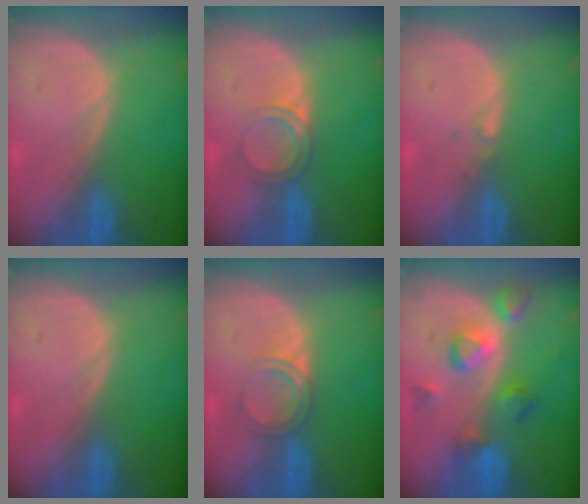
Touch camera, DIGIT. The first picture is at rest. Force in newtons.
{"total": 3.0, "press": 3.0, "slide": 0.3}
{"total": 0.7, "press": 0.6, "slide": 0.4}
{"total": 0.0}
{"total": 3.0, "press": 3.0, "slide": 0.3}
{"total": 6.6, "press": 6.6, "slide": 0.7}